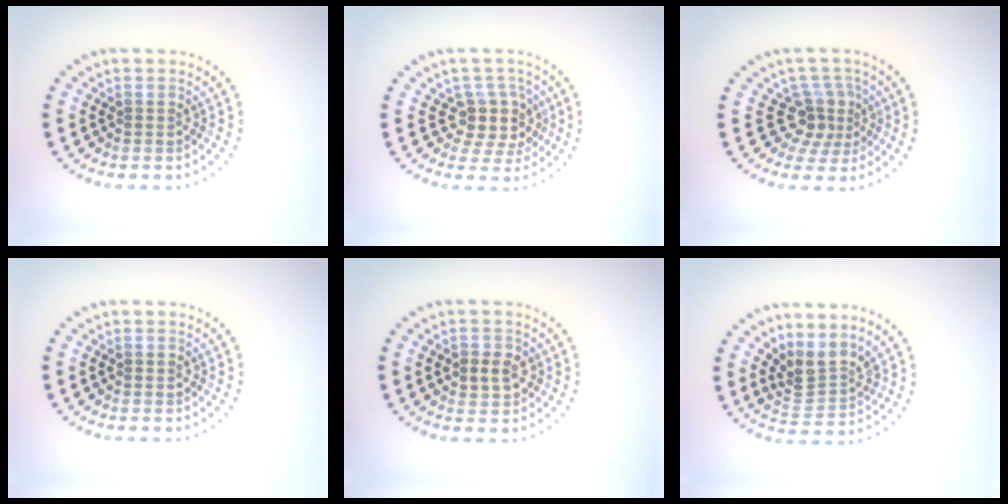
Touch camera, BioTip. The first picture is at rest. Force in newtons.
{"total": 3.7, "press": 2.9, "slide": 2.2}
{"total": 3.1, "press": 2.3, "slide": 2.0}
{"total": 0.5, "press": 0.5, "slide": 0.1}
{"total": 2.5, "press": 2.4, "slide": 0.3}
{"total": 3.1, "press": 2.2, "slide": 2.2}